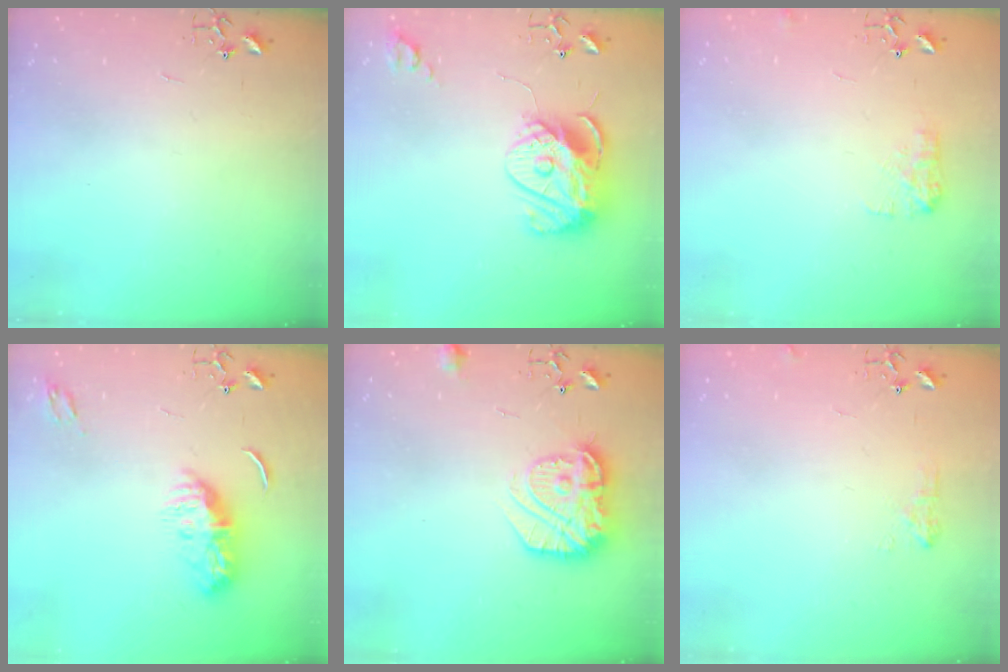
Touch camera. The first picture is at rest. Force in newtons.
{"total": 13.9, "press": 13.8, "slide": 1.3}
{"total": 8.3, "press": 8.2, "slide": 0.3}
{"total": 10.4, "press": 10.4, "slide": 0.0}
{"total": 17.2, "press": 17.2, "slide": 1.1}
{"total": 6.4, "press": 6.3, "slide": 0.8}